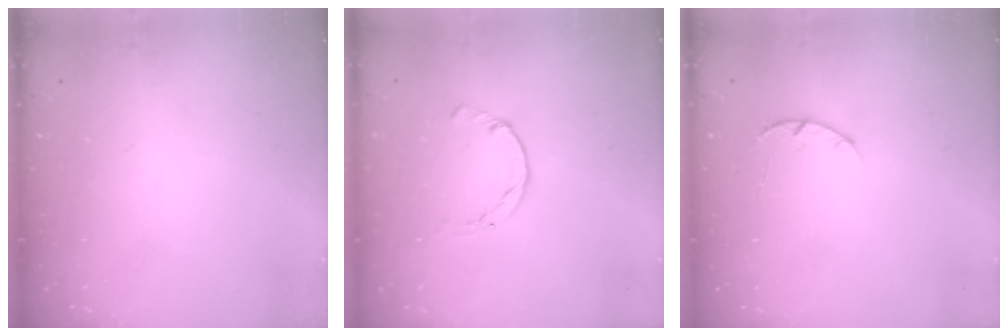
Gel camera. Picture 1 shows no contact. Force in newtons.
{"total": 0.0}
{"total": 2.9, "press": 2.9, "slide": 0.5}